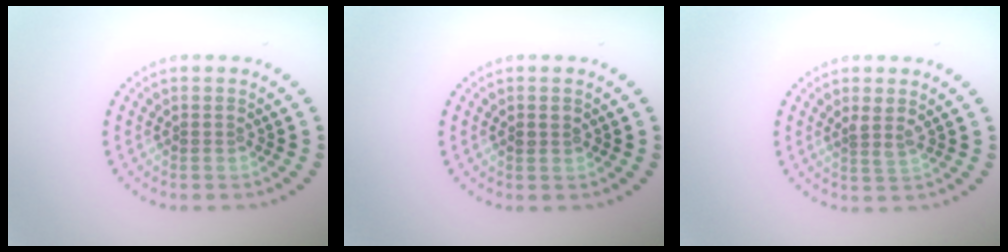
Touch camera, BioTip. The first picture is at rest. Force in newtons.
{"total": 0.9, "press": 0.9, "slide": 0.1}
{"total": 1.5, "press": 1.1, "slide": 0.9}